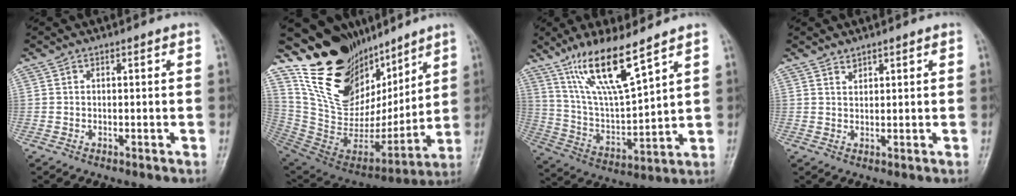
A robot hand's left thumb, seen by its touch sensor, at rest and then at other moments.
{"total": 24.5, "force": [17.4, 12.8, 11.6], "torque": [-0.150, -0.081, 0.316]}
{"total": 14.5, "force": [9.9, 2.7, 10.3], "torque": [-0.186, -0.053, 0.206]}
{"total": 1.4, "force": [1.3, 0.6, 0.2], "torque": [0.008, -0.011, 0.020]}